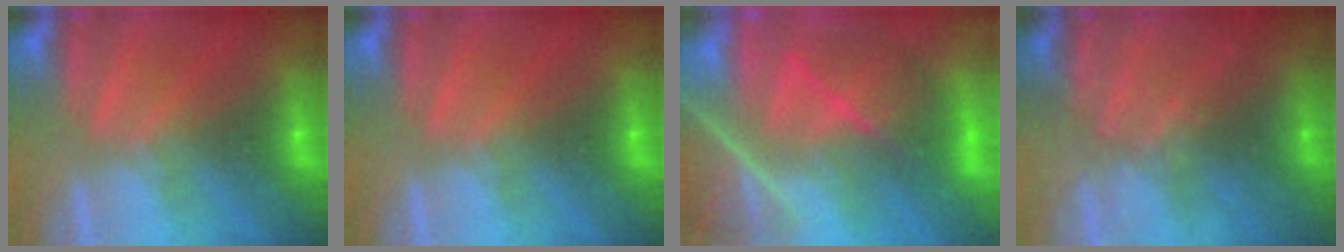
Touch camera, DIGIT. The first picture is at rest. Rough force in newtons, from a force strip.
{"total": 0.0}
{"total": 7.6}
{"total": 8.5}